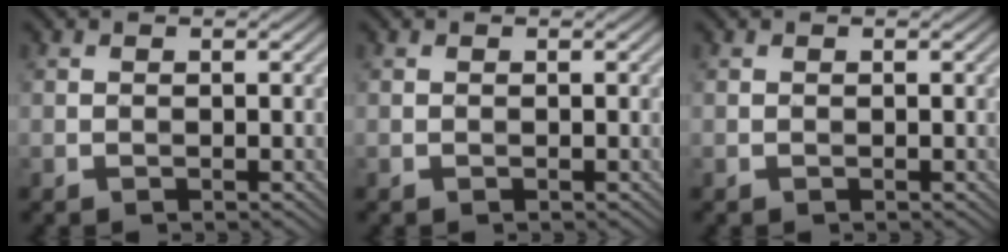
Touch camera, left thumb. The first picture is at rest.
{"total": 0.0}
{"total": 0.0}